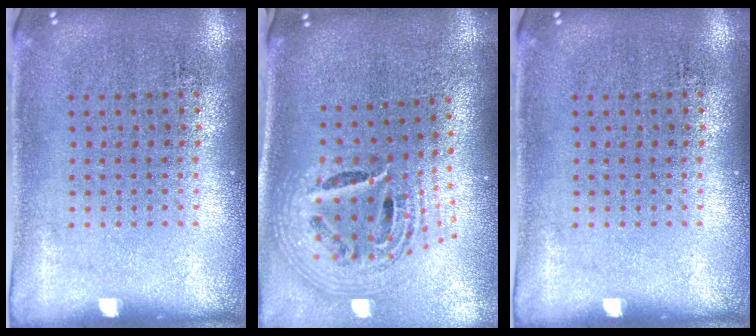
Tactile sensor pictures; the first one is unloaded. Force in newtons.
{"total": 2.6, "press": 1.9, "slide": 1.8}
{"total": 0.0}